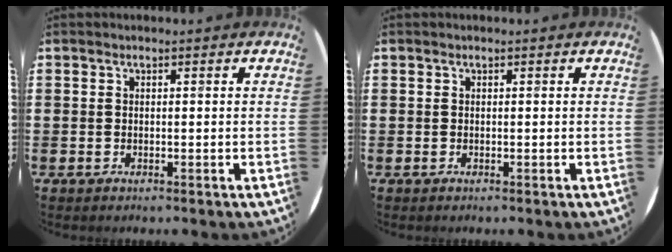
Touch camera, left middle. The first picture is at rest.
{"total": 0.0}